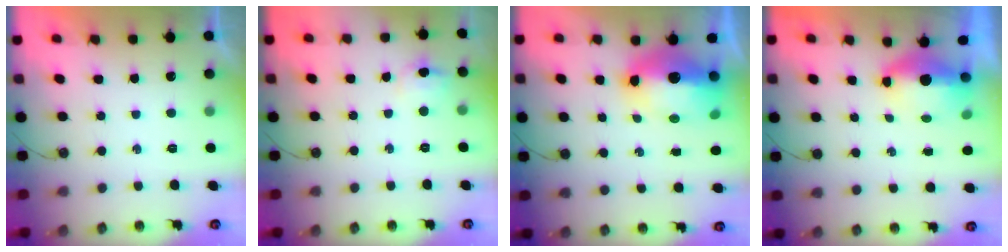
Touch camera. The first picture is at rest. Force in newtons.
{"total": 4.8, "press": 4.6, "slide": 1.2}
{"total": 16.3, "press": 16.2, "slide": 1.7}
{"total": 12.5, "press": 7.8, "slide": 9.7}